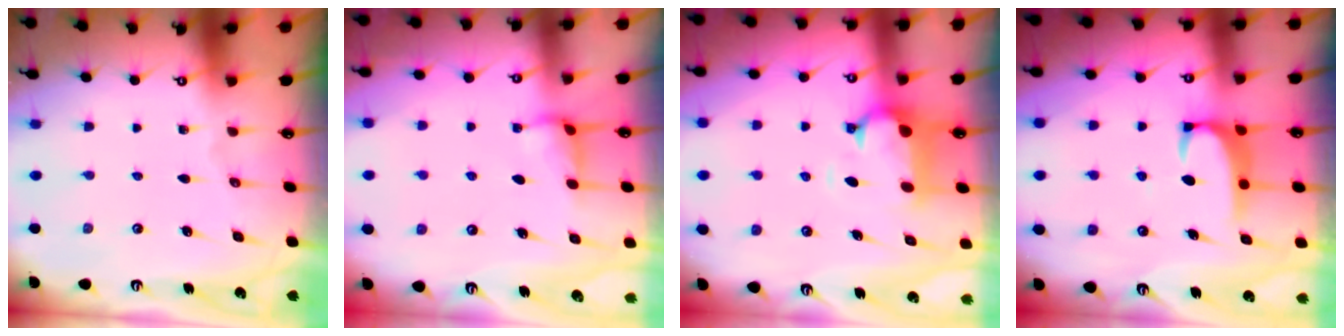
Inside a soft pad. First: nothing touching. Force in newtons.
{"total": 2.5, "press": 2.5, "slide": 0.5}
{"total": 1.4, "press": 0.7, "slide": 1.2}
{"total": 2.0, "press": 2.0, "slide": 0.3}